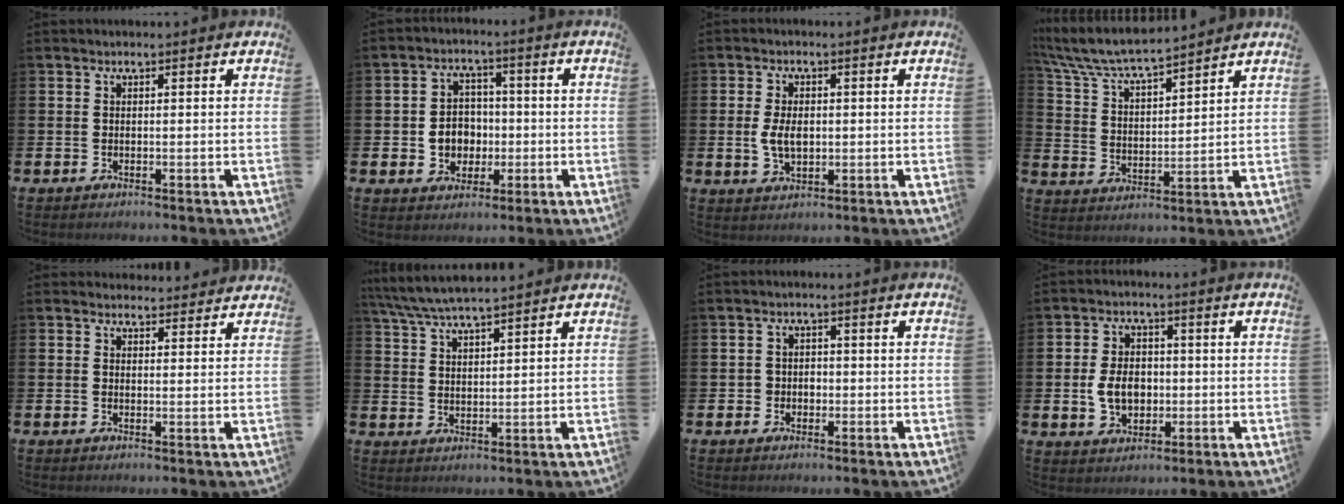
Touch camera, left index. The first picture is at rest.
{"total": 4.9, "force": [-0.5, 4.5, 1.8], "torque": [-0.038, 0.009, -0.015]}
{"total": 4.4, "force": [0.1, 2.7, 3.5], "torque": [-0.064, 0.002, -0.004]}
{"total": 7.4, "force": [7.0, 0.7, 2.3], "torque": [-0.075, -0.043, 0.123]}
{"total": 2.3, "force": [2.2, 0.7, -0.2], "torque": [0.007, -0.011, 0.039]}
{"total": 5.7, "force": [5.4, 0.5, 1.7], "torque": [-0.054, -0.017, 0.098]}
{"total": 1.9, "force": [-0.4, 1.8, 0.4], "torque": [0.000, 0.001, -0.015]}
{"total": 5.7, "force": [-0.5, 4.2, 3.8], "torque": [-0.073, 0.006, -0.016]}